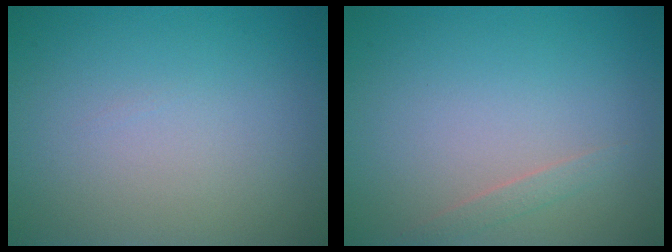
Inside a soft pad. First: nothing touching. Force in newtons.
{"total": 0.8, "press": 0.8, "slide": 0.0}